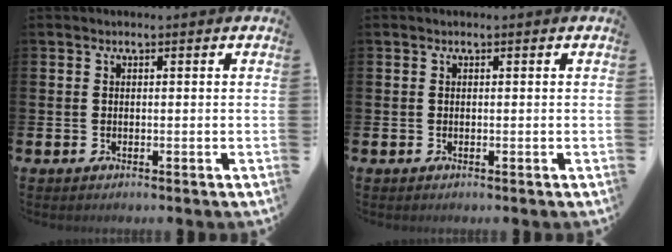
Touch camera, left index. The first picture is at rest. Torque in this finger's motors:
{"motor_torque": [-0.01, 0.01, 0.00, 0.00]}